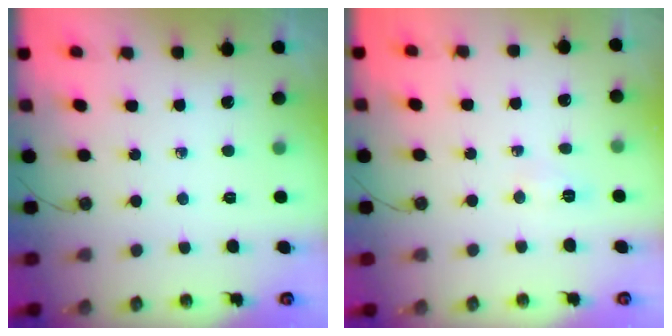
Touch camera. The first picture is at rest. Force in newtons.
{"total": 3.1, "press": 2.8, "slide": 1.3}